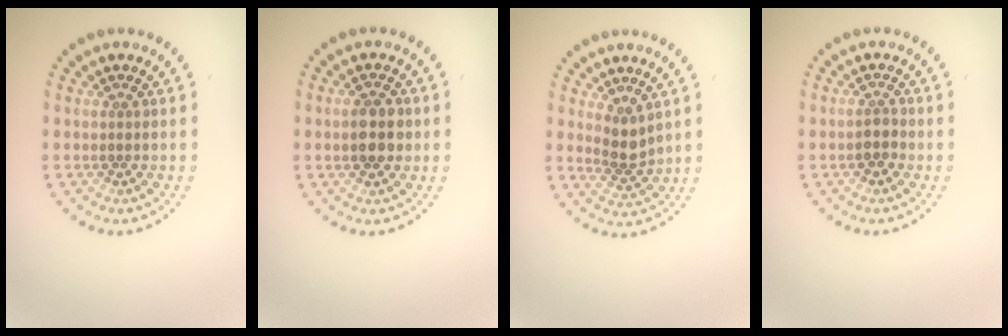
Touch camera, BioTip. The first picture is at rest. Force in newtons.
{"total": 3.0, "press": 3.0, "slide": 0.1}
{"total": 2.3, "press": 1.9, "slide": 1.4}
{"total": 1.5, "press": 1.4, "slide": 0.5}